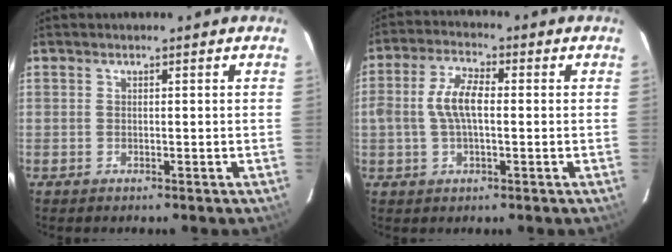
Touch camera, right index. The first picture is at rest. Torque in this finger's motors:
{"motor_torque": [0.27, 0.01, 0.32, 0.13]}